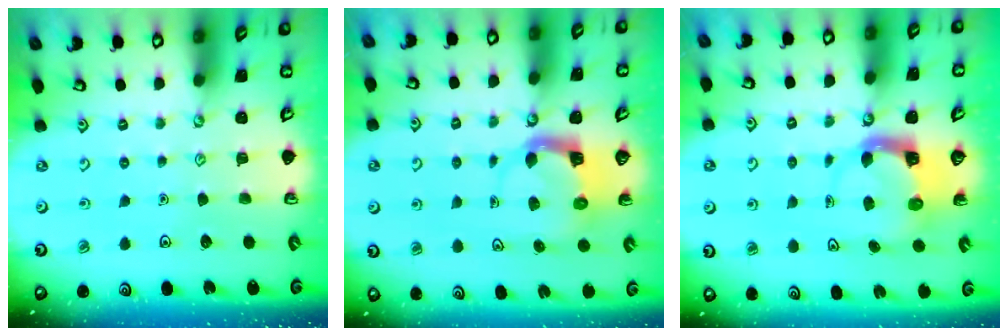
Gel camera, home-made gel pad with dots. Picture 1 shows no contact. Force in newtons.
{"total": 3.6, "press": 3.6, "slide": 0.7}
{"total": 3.7, "press": 3.7, "slide": 0.6}